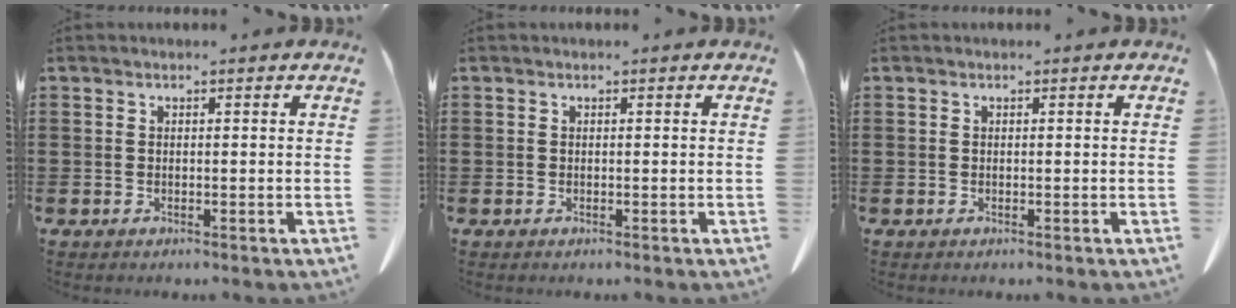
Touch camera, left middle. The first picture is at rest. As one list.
[{"total": 0.0}, {"total": 0.0}]